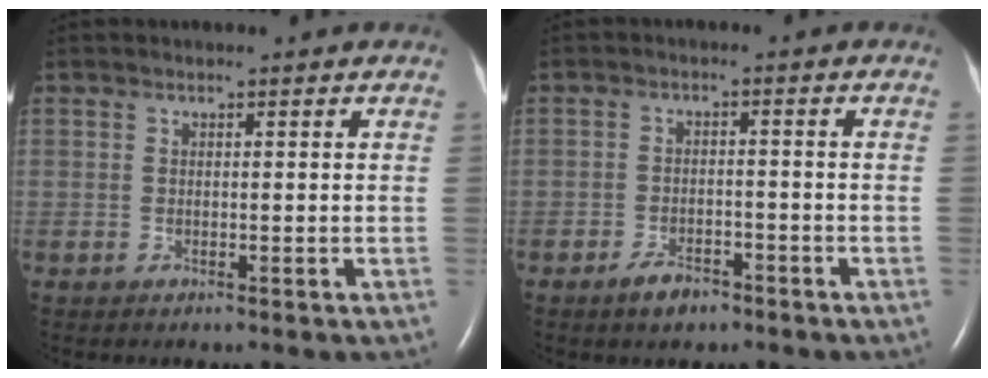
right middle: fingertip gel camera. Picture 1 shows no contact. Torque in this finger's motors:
{"motor_torque": [0.10, -0.08, 0.15, 0.04]}